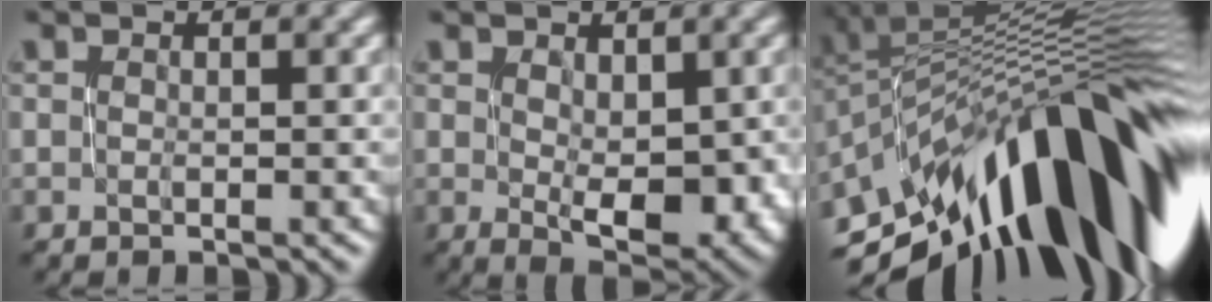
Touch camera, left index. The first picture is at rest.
{"total": 6.2, "force": [-0.3, 3.4, 5.1], "torque": [-0.094, -0.011, 0.008]}
{"total": 16.2, "force": [-6.3, 7.2, 13.0], "torque": [-0.164, 0.042, -0.131]}